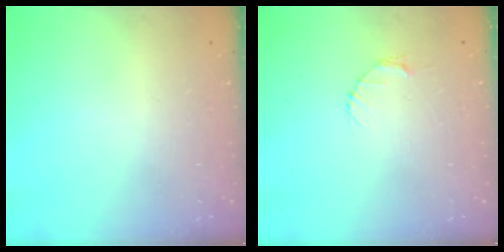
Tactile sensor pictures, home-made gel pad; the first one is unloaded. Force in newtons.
{"total": 2.7, "press": 2.7, "slide": 0.4}